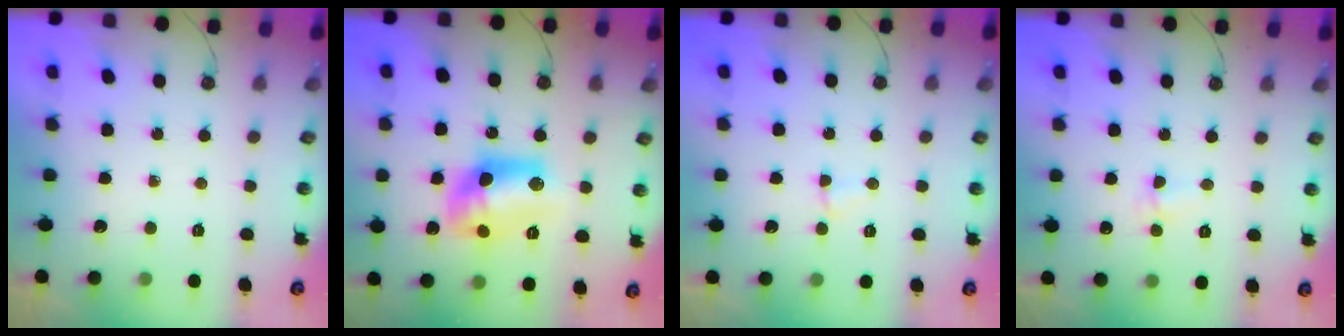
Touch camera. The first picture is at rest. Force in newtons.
{"total": 12.2, "press": 12.2, "slide": 0.7}
{"total": 2.5, "press": 2.5, "slide": 0.7}
{"total": 3.2, "press": 3.2, "slide": 0.4}